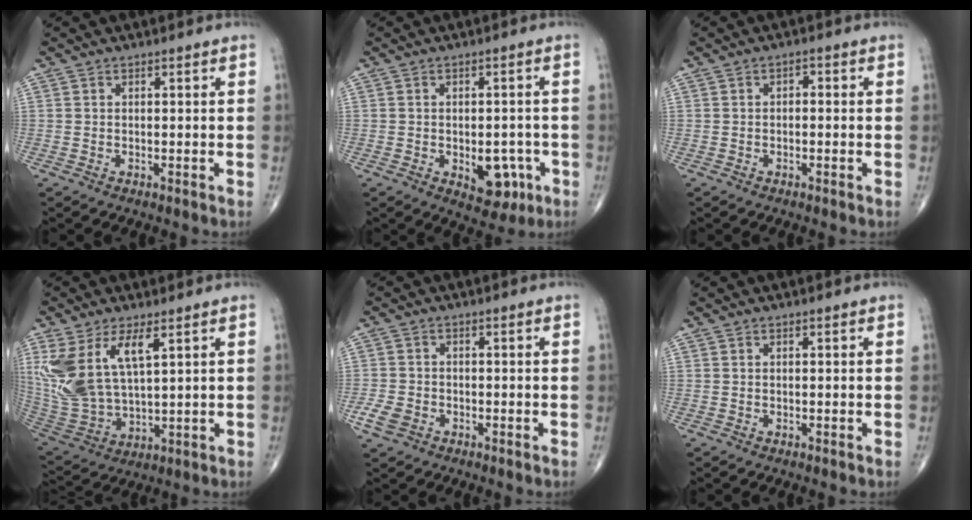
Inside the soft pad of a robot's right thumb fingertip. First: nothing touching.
{"total": 7.3, "force": [-2.3, 4.4, 5.4], "torque": [-0.041, 0.008, -0.018]}
{"total": 1.2, "force": [-0.1, 0.7, 0.9], "torque": [-0.006, 0.005, -0.007]}
{"total": 15.0, "force": [5.9, 6.6, 12.1], "torque": [-0.257, -0.023, 0.132]}
{"total": 3.8, "force": [-1.9, 2.7, 1.9], "torque": [-0.041, 0.007, -0.033]}
{"total": 0.0}